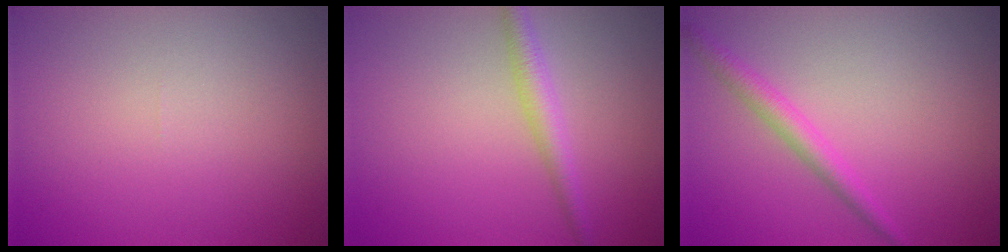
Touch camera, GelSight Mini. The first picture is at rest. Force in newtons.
{"total": 2.3, "press": 2.3, "slide": 0.0}
{"total": 2.2, "press": 2.2, "slide": 0.1}